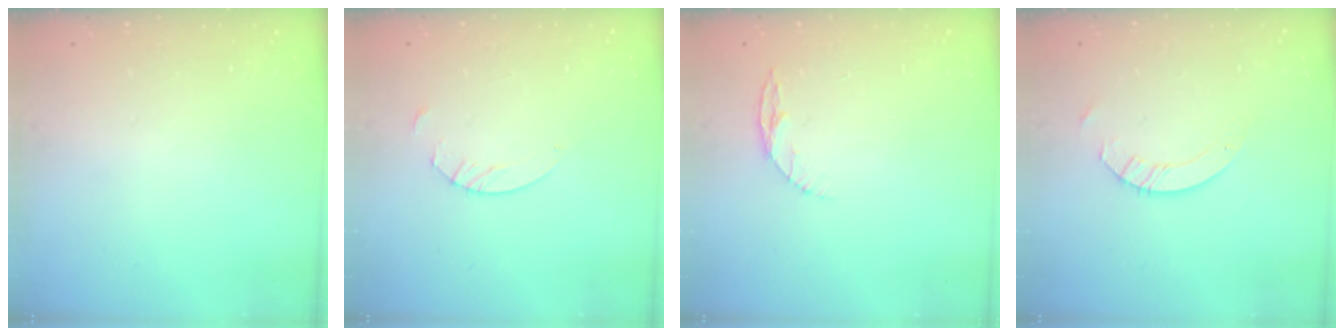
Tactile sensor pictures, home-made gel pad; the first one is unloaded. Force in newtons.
{"total": 2.7, "press": 2.7, "slide": 0.2}
{"total": 5.0, "press": 5.0, "slide": 0.5}
{"total": 4.4, "press": 4.3, "slide": 0.4}